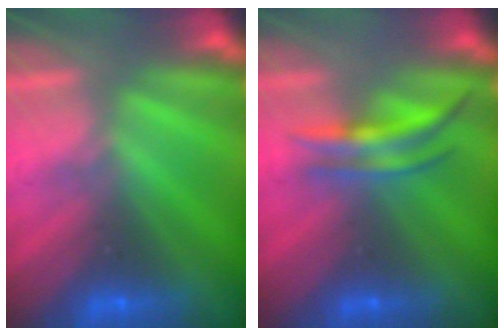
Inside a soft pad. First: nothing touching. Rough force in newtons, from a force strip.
{"total": 4.1}